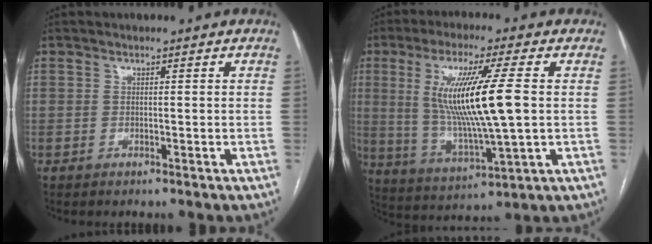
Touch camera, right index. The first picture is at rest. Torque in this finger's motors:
{"motor_torque": [1.07, 0.32, 1.05, 0.21]}